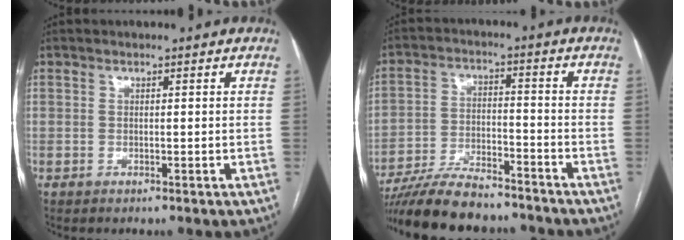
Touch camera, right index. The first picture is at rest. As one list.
[{"total": 13.8, "force": [-12.2, 2.6, 6.0], "torque": [-0.108, -0.006, -0.202]}]